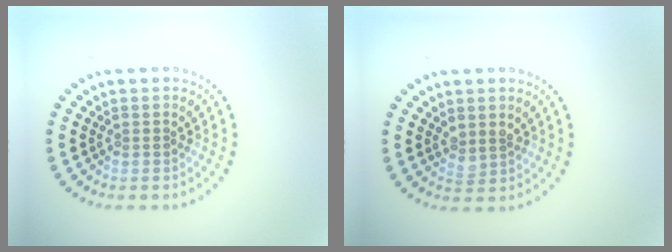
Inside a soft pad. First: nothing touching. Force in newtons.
{"total": 1.5, "press": 1.2, "slide": 0.8}